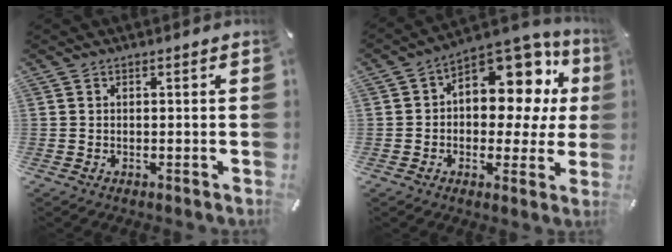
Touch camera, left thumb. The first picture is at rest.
{"total": 13.1, "force": [5.6, 8.3, 8.4], "torque": [-0.116, -0.052, 0.099]}